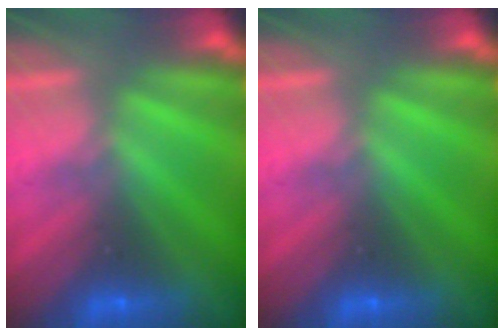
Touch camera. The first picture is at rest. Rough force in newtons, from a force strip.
{"total": 0.0}